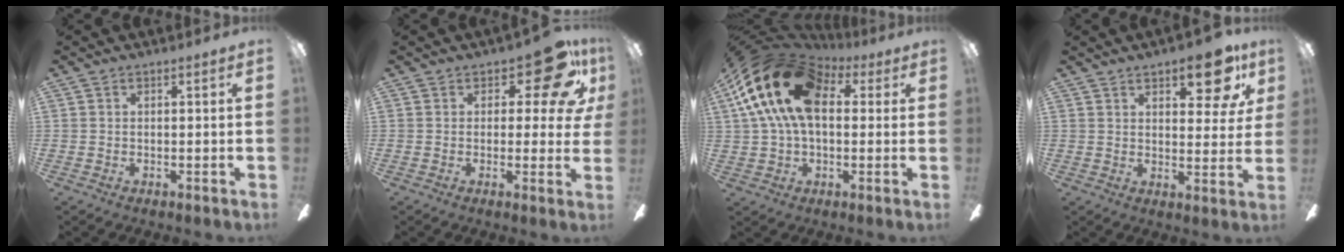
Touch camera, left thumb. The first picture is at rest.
{"total": 12.0, "force": [6.9, 5.3, 8.3], "torque": [-0.099, -0.042, 0.115]}
{"total": 21.9, "force": [6.6, 13.5, 15.9], "torque": [-0.321, 0.000, 0.108]}
{"total": 11.7, "force": [7.0, 4.8, 8.0], "torque": [-0.093, -0.028, 0.114]}